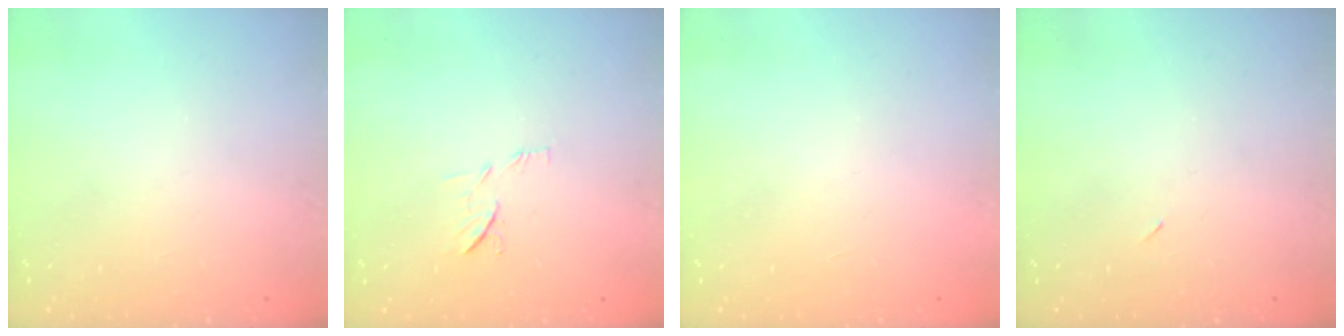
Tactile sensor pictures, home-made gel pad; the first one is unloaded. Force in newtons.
{"total": 6.5, "press": 6.5, "slide": 0.7}
{"total": 1.6, "press": 1.6, "slide": 0.1}
{"total": 2.2, "press": 1.8, "slide": 1.2}